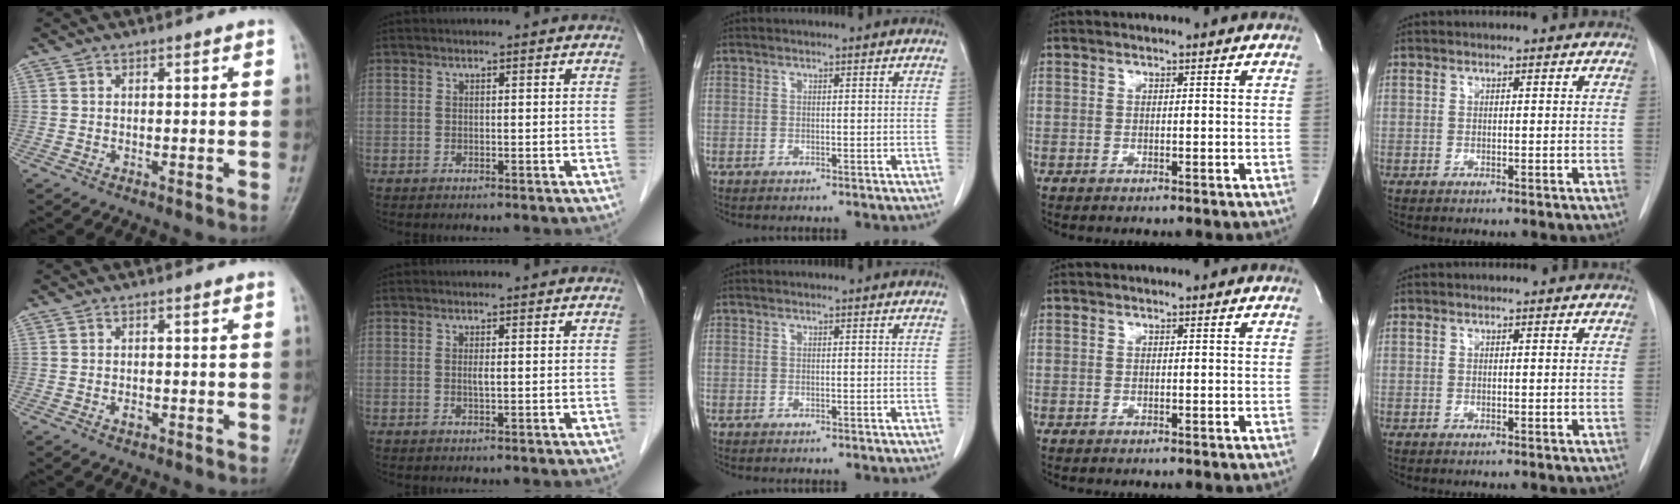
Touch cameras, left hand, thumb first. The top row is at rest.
{"thumb": {"total": 1.0, "force": [-0.3, 0.6, 0.8], "torque": [-0.010, 0.001, -0.003]}, "index": {"total": 0.8, "force": [-0.2, 0.0, 0.8], "torque": [-0.019, -0.004, -0.006]}}